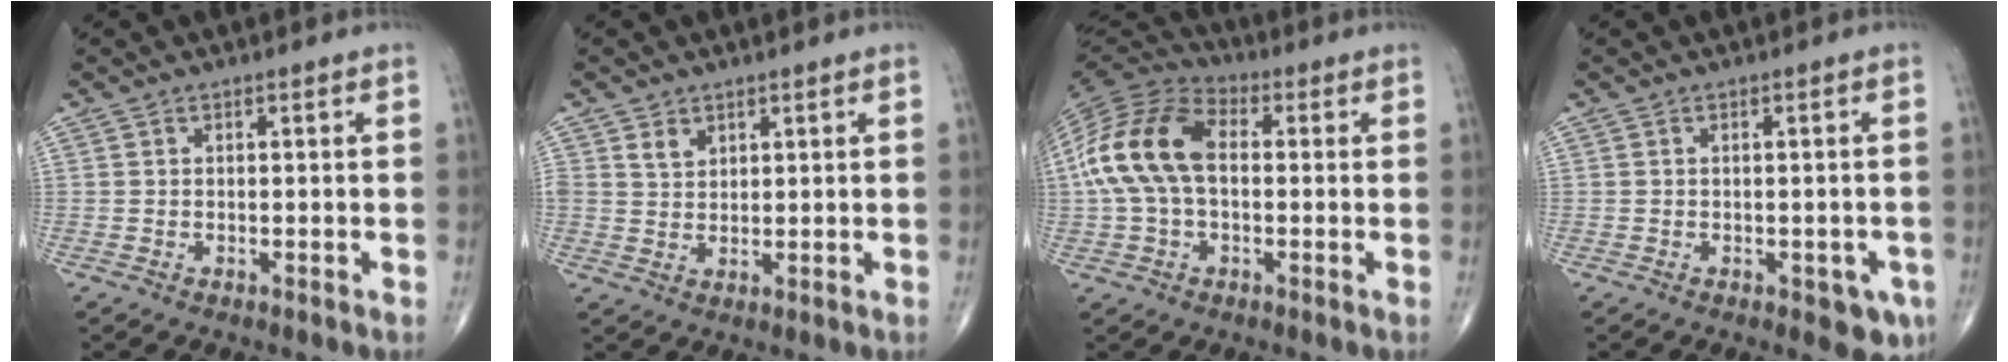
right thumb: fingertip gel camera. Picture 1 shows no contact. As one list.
[{"total": 2.8, "force": [1.7, 2.0, 1.1], "torque": [-0.007, -0.014, 0.034]}, {"total": 15.4, "force": [0.8, 9.5, 12.0], "torque": [-0.245, 0.035, 0.004]}, {"total": 4.9, "force": [-2.0, 2.3, 3.9], "torque": [-0.026, -0.002, -0.020]}]